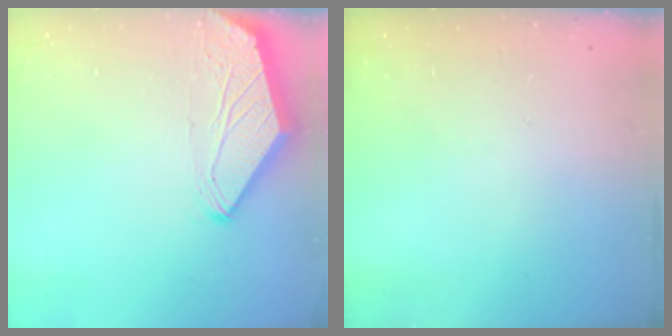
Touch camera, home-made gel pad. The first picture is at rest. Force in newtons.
{"total": 0.0}